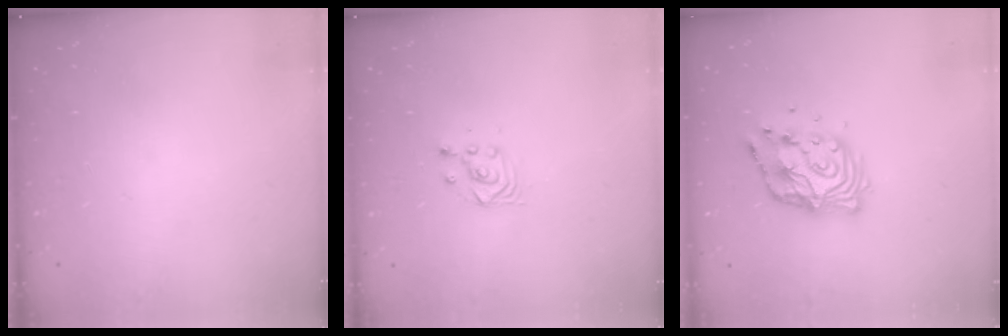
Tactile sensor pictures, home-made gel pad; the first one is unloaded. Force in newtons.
{"total": 3.3, "press": 3.3, "slide": 0.3}
{"total": 12.3, "press": 12.3, "slide": 1.1}